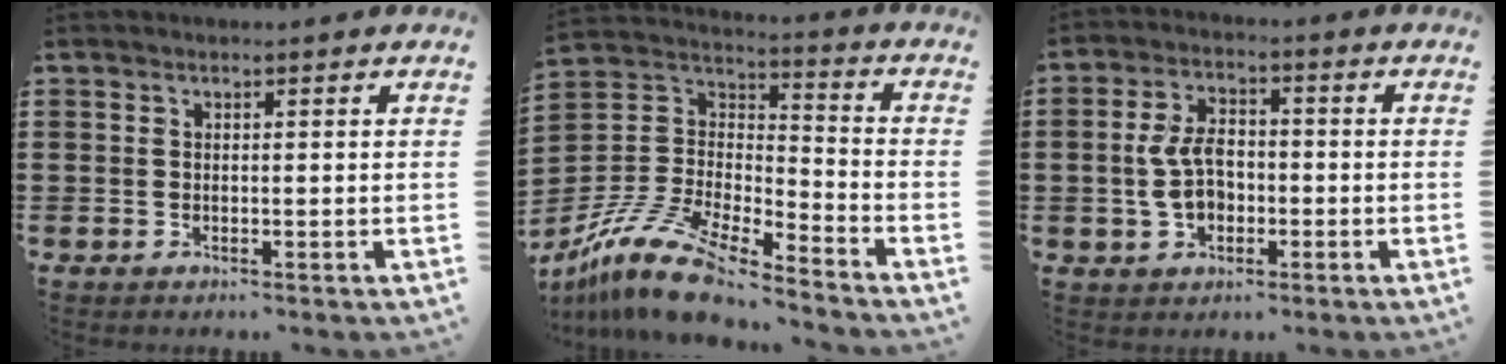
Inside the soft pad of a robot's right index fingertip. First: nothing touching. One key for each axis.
{"total": 14.1, "fx": -11.7, "fy": 3.7, "fz": 7.1, "tx": -0.153, "ty": 0.039, "tz": -0.228}
{"total": 6.6, "fx": -0.9, "fy": 4.0, "fz": 5.2, "tx": -0.126, "ty": -0.002, "tz": -0.022}